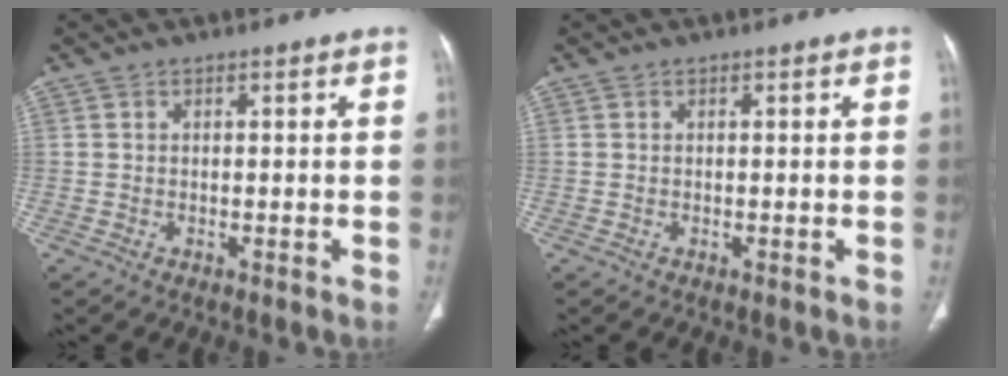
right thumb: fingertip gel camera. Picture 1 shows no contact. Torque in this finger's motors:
{"motor_torque": [1.06, 1.06, 0.06, -0.03, 0.03]}